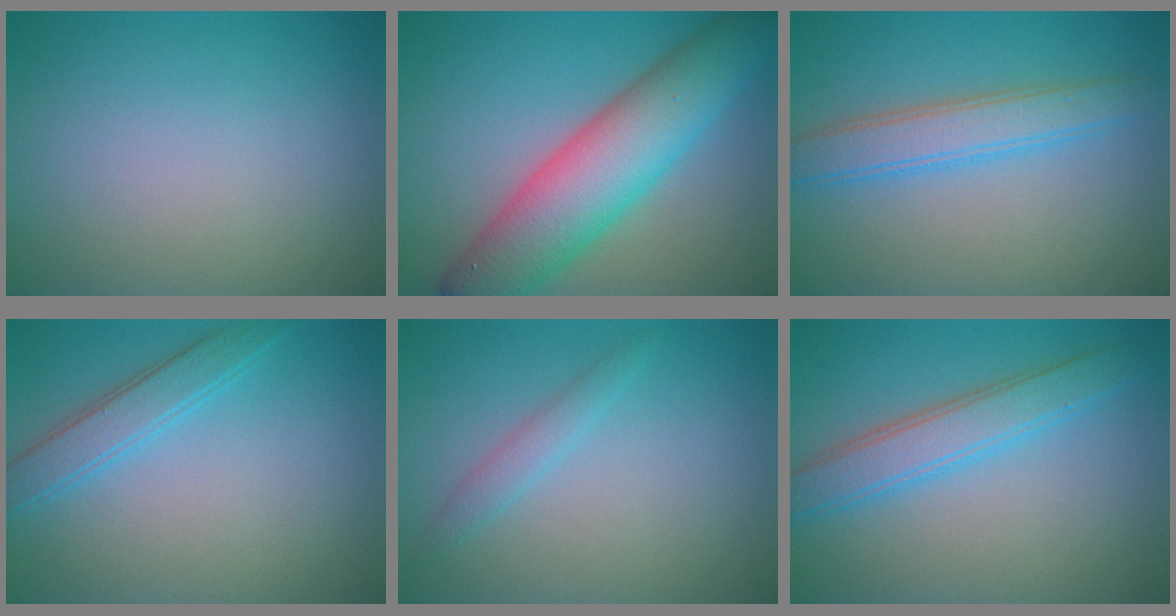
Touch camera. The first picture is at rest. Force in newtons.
{"total": 9.8, "press": 9.8, "slide": 0.1}
{"total": 3.9, "press": 3.9, "slide": 0.1}
{"total": 2.8, "press": 2.8, "slide": 0.1}
{"total": 1.6, "press": 1.6, "slide": 0.1}
{"total": 4.1, "press": 4.1, "slide": 0.2}